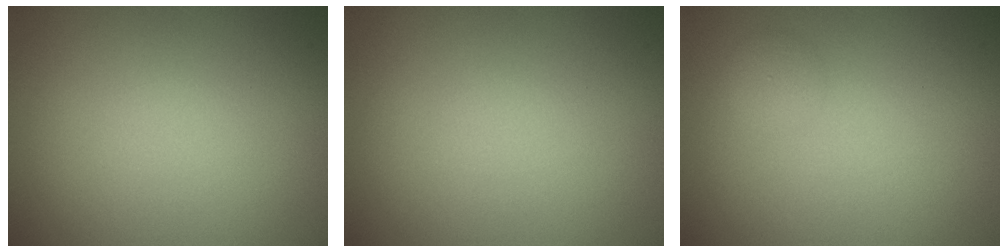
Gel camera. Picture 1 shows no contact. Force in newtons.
{"total": 0.0}
{"total": 0.8, "press": 0.8, "slide": 0.0}